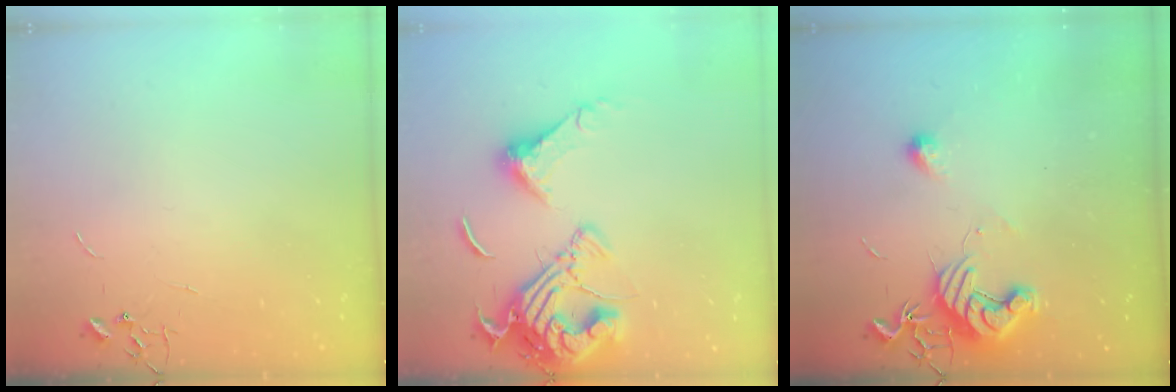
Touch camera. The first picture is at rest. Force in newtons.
{"total": 19.0, "press": 18.9, "slide": 1.9}
{"total": 12.0, "press": 11.9, "slide": 0.8}